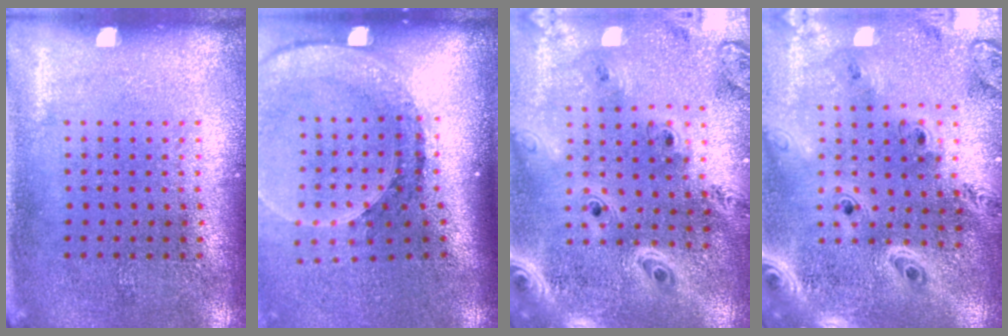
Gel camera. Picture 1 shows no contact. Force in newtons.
{"total": 2.6, "press": 1.9, "slide": 1.8}
{"total": 3.7, "press": 2.8, "slide": 2.4}
{"total": 3.9, "press": 3.0, "slide": 2.4}